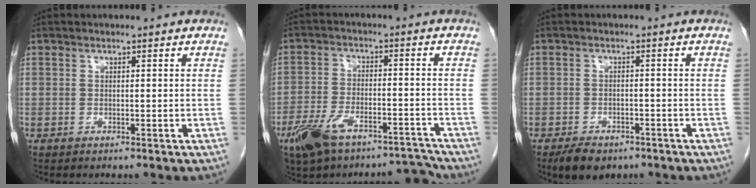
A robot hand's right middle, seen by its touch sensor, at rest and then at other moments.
{"total": 10.1, "force": [-8.3, 3.1, 4.8], "torque": [-0.086, 0.020, -0.143]}
{"total": 5.1, "force": [-3.7, 2.6, 2.3], "torque": [-0.037, -0.003, -0.053]}